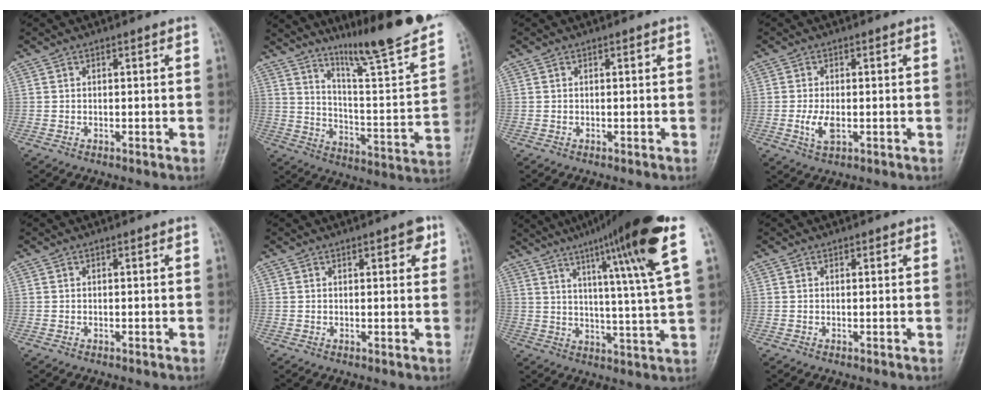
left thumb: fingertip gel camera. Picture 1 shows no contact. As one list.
[{"total": 22.9, "force": [17.4, 1.4, 14.8], "torque": [-0.202, -0.100, 0.262]}, {"total": 0.0}, {"total": 3.7, "force": [-0.5, 1.7, 3.3], "torque": [-0.070, -0.003, -0.007]}, {"total": 0.0}, {"total": 3.2, "force": [1.8, 1.2, 2.4], "torque": [-0.020, -0.005, 0.018]}, {"total": 20.3, "force": [10.6, 1.0, 17.3], "torque": [-0.251, -0.028, 0.152]}, {"total": 0.6, "force": [0.5, 0.4, 0.2], "torque": [-0.001, -0.004, 0.005]}]